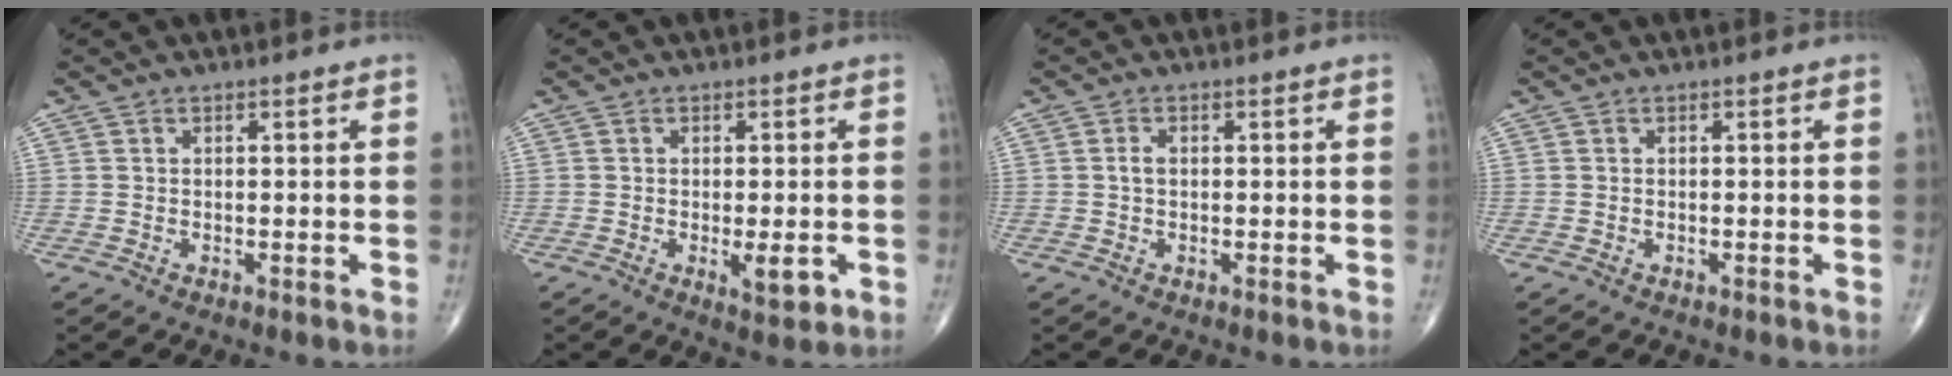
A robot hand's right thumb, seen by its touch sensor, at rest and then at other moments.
{"total": 4.2, "force": [-1.1, 1.5, 3.8], "torque": [-0.047, -0.007, -0.011]}
{"total": 1.4, "force": [0.0, 0.9, 1.1], "torque": [-0.023, 0.003, -0.001]}
{"total": 0.0}